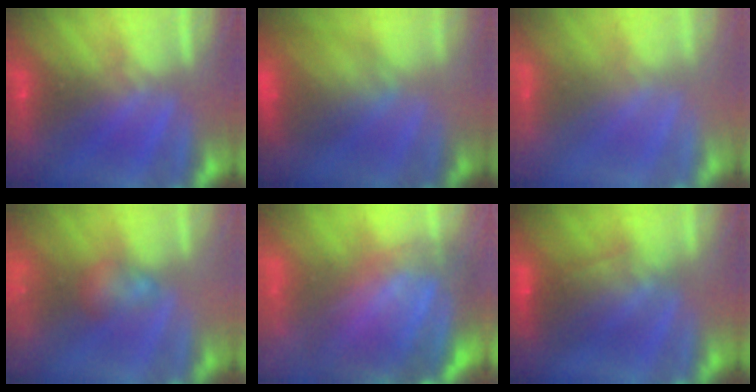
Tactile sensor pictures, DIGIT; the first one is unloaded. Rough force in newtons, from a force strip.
{"total": 7.3}
{"total": 4.7}
{"total": 3.3}
{"total": 11.0}
{"total": 5.9}